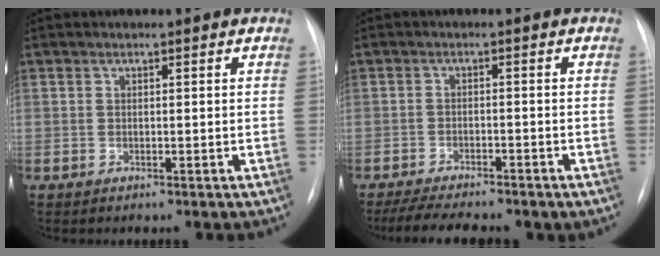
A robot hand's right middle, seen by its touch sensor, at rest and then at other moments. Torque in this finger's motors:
{"motor_torque": [1.08, -1.06, 0.16, 0.05]}